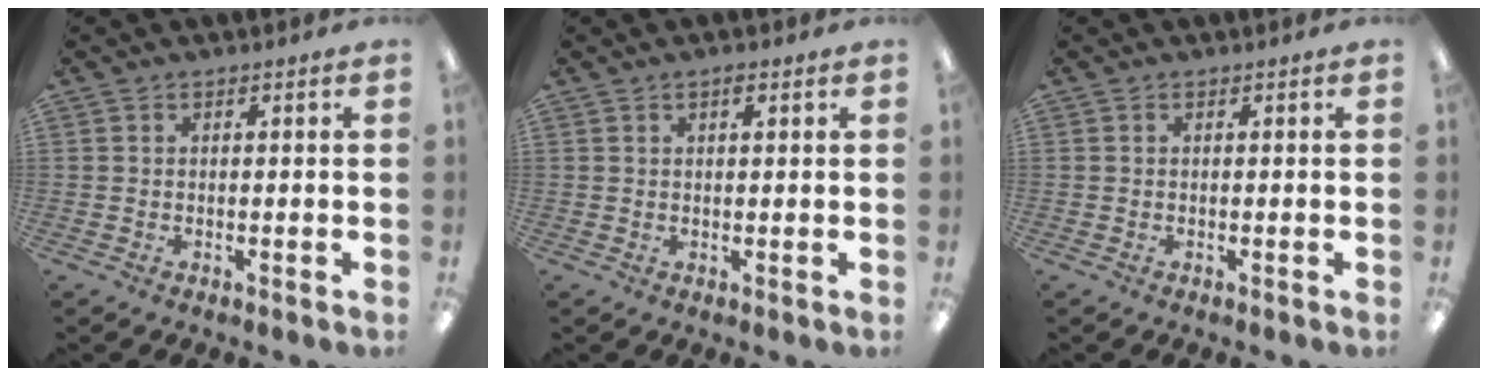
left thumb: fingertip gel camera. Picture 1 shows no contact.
{"total": 1.6, "force": [1.0, 0.6, 1.1], "torque": [-0.015, -0.001, 0.014]}
{"total": 0.0}